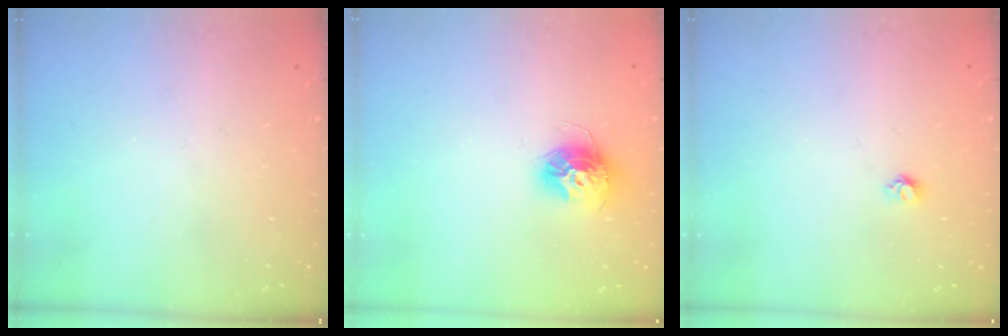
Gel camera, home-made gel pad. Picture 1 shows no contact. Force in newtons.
{"total": 11.9, "press": 11.9, "slide": 0.9}
{"total": 3.9, "press": 3.9, "slide": 0.3}